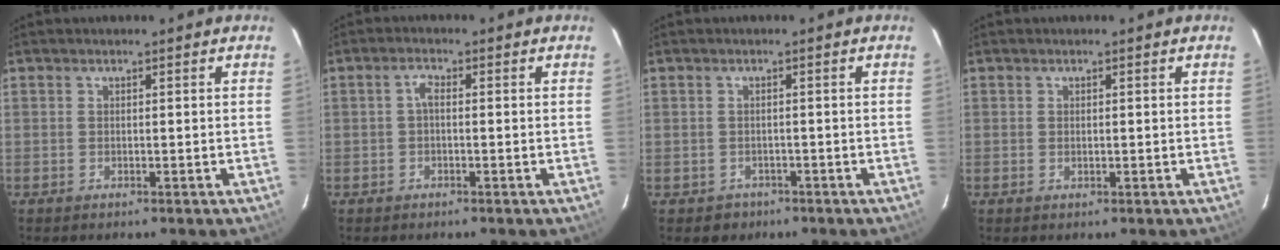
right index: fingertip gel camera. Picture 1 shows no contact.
{"total": 1.7, "force": [-0.2, 0.8, 1.5], "torque": [-0.032, 0.009, -0.006]}
{"total": 2.8, "force": [-1.2, 2.6, 0.1], "torque": [-0.008, 0.006, -0.014]}
{"total": 0.7, "force": [0.1, 0.4, 0.5], "torque": [-0.009, 0.001, 0.003]}